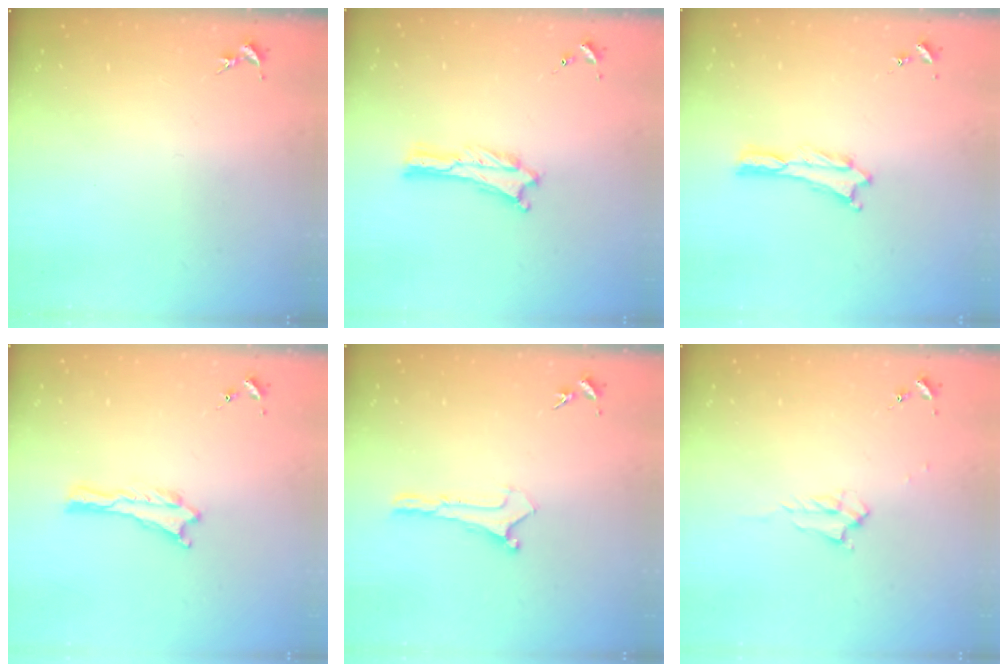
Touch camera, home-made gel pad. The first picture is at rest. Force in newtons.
{"total": 0.0}
{"total": 0.0}
{"total": 0.0}
{"total": 0.0}
{"total": 1.7, "press": 1.6, "slide": 0.2}